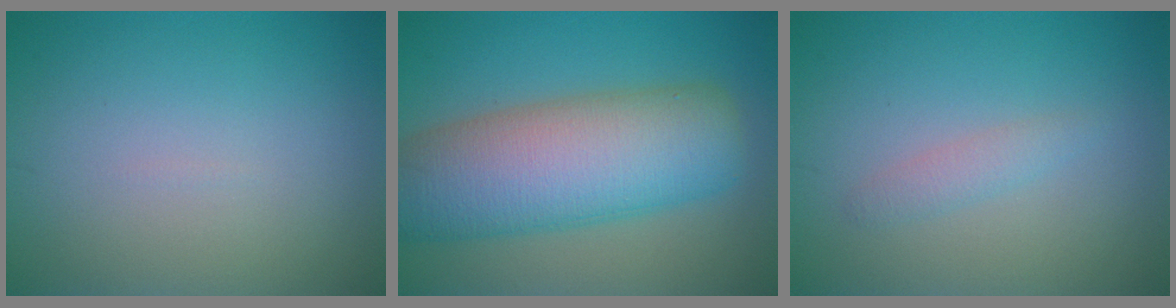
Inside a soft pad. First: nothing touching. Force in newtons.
{"total": 11.6, "press": 11.6, "slide": 0.3}
{"total": 1.3, "press": 1.3, "slide": 0.0}